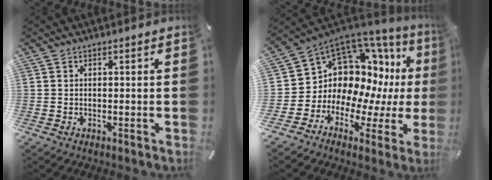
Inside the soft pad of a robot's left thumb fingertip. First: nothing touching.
{"total": 12.9, "force": [4.2, 10.4, 6.4], "torque": [-0.127, -0.077, 0.085]}